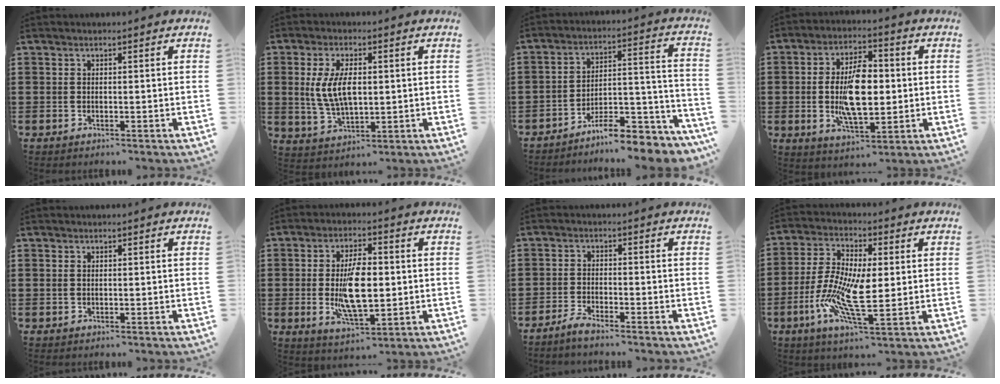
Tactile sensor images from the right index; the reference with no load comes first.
{"total": 7.5, "force": [0.7, 3.6, 6.5], "torque": [-0.140, 0.007, 0.008]}
{"total": 9.0, "force": [-8.1, 1.6, 3.5], "torque": [-0.041, 0.026, -0.151]}
{"total": 10.0, "force": [-0.5, 4.6, 8.9], "torque": [-0.179, 0.000, -0.015]}
{"total": 0.6, "force": [0.2, 0.5, 0.4], "torque": [-0.009, 0.004, 0.003]}
{"total": 9.8, "force": [-0.5, 4.1, 8.9], "torque": [-0.177, -0.006, -0.012]}
{"total": 2.3, "force": [-2.2, 0.0, 0.6], "torque": [-0.021, 0.003, -0.047]}
{"total": 10.3, "force": [-2.0, 3.7, 9.4], "torque": [-0.204, -0.009, -0.038]}